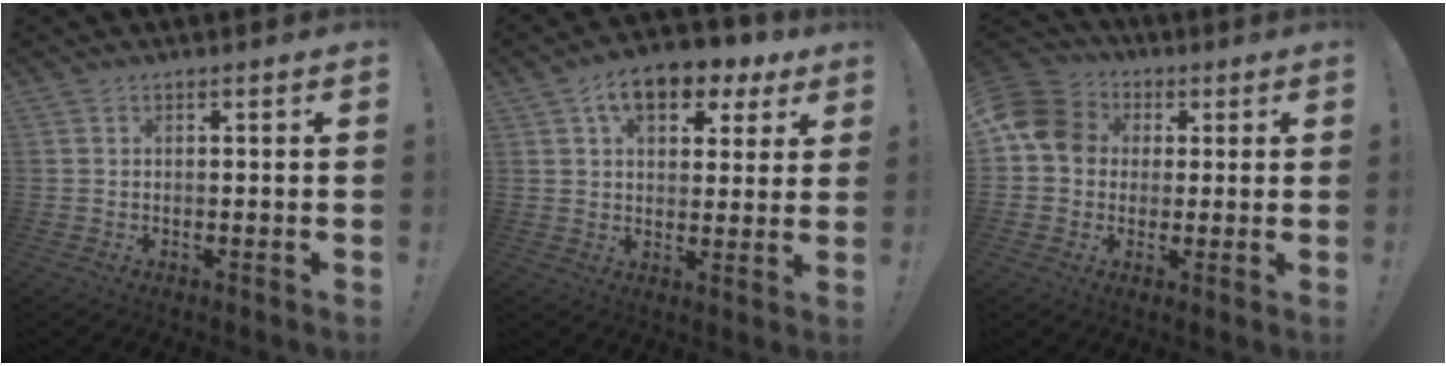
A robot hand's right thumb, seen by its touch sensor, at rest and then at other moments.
{"total": 11.4, "force": [6.2, 6.5, 7.0], "torque": [-0.099, -0.031, 0.109]}
{"total": 11.8, "force": [2.0, 10.2, 5.6], "torque": [-0.091, 0.005, 0.043]}